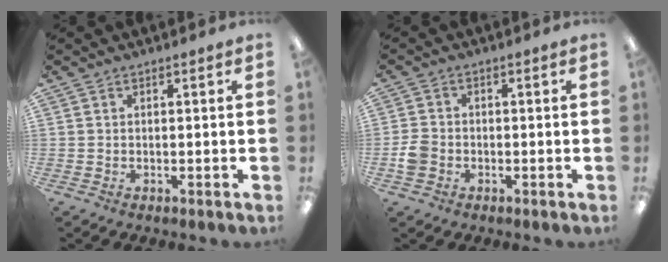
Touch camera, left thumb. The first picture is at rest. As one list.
[{"total": 3.8, "force": [-1.3, 3.1, 1.8], "torque": [-0.027, 0.010, -0.023]}]